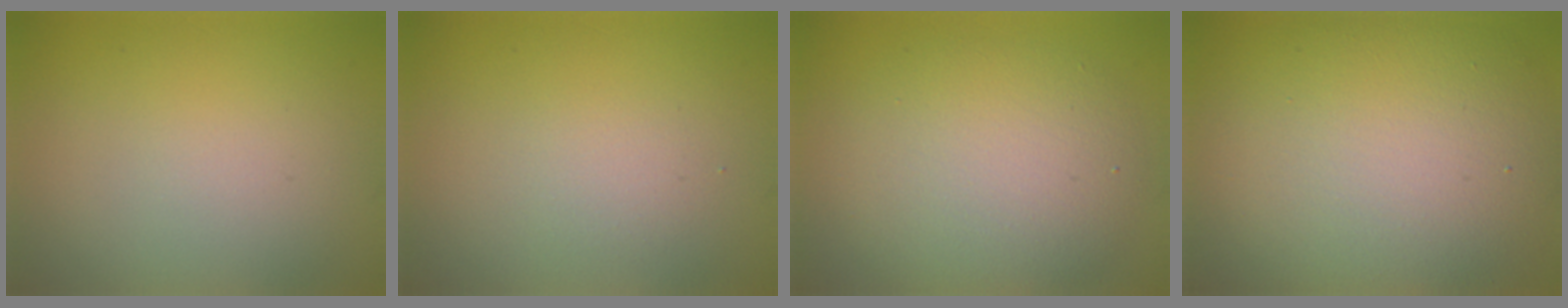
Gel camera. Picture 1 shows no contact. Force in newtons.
{"total": 1.4, "press": 1.4, "slide": 0.1}
{"total": 6.4, "press": 6.4, "slide": 0.2}
{"total": 14.5, "press": 14.5, "slide": 0.5}